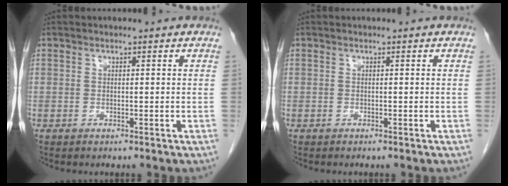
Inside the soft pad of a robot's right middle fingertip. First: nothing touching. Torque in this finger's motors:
{"motor_torque": [0.00, 0.05, -0.02, -0.01]}